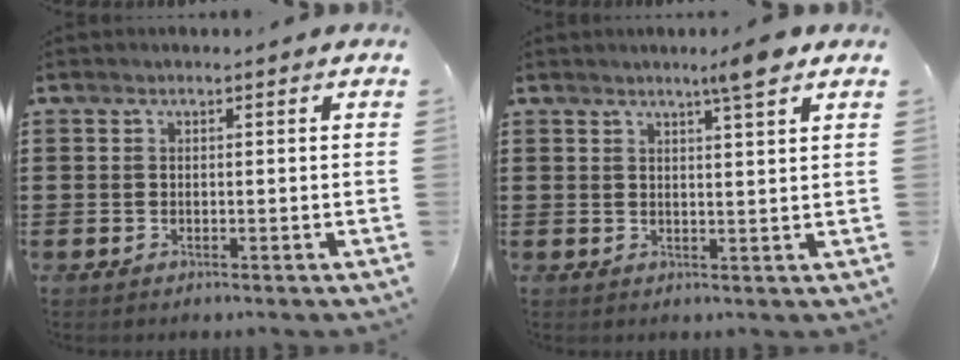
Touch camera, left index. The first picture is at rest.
{"total": 4.7, "force": [3.4, -0.3, 3.2], "torque": [-0.055, -0.006, 0.056]}